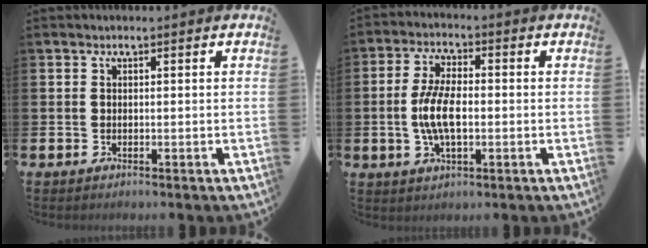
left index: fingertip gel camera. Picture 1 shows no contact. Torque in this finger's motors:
{"motor_torque": [1.58, 0.56, 0.33, 0.21]}